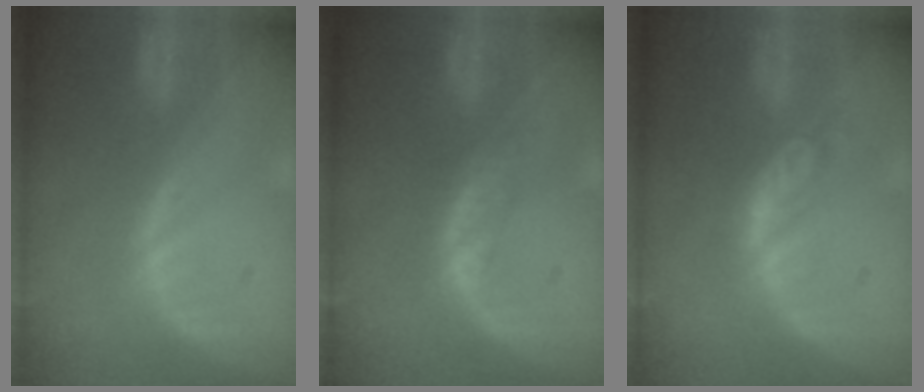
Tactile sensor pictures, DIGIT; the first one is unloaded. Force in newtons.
{"total": 1.8, "press": 1.8, "slide": 0.1}
{"total": 4.6, "press": 4.2, "slide": 2.0}